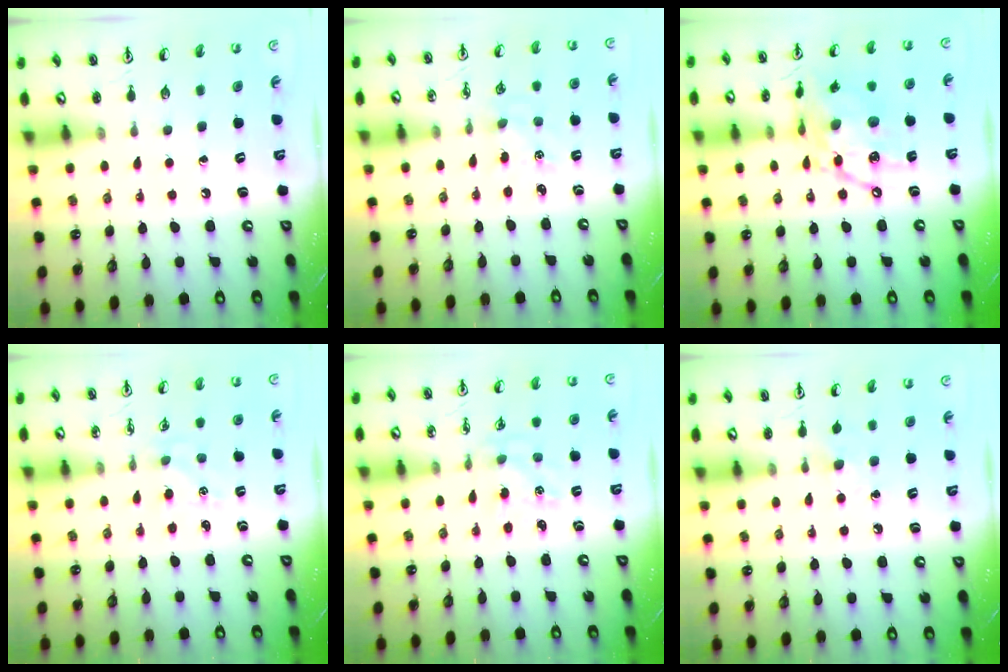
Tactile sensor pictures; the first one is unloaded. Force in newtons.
{"total": 2.1, "press": 2.1, "slide": 0.3}
{"total": 15.4, "press": 15.4, "slide": 1.2}
{"total": 1.0, "press": 0.9, "slide": 0.2}
{"total": 1.5, "press": 1.5, "slide": 0.2}
{"total": 4.9, "press": 4.8, "slide": 0.8}